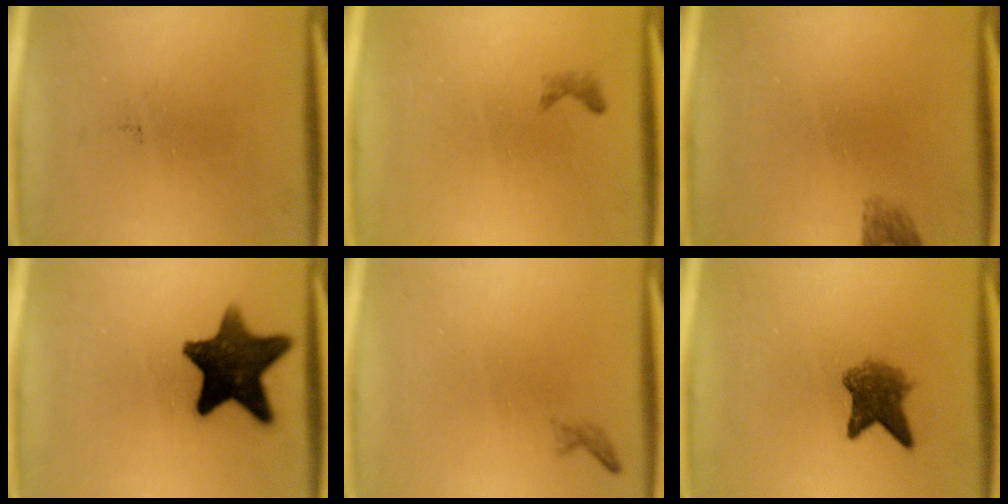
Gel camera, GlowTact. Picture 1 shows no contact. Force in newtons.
{"total": 0.6}
{"total": 1.7}
{"total": 13.8}
{"total": 0.6}
{"total": 5.2}